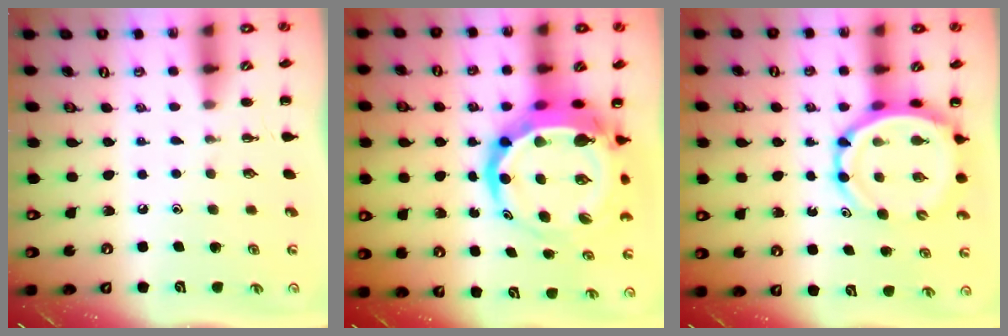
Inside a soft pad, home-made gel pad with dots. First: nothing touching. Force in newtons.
{"total": 12.8, "press": 12.3, "slide": 3.6}
{"total": 8.9, "press": 8.4, "slide": 2.9}